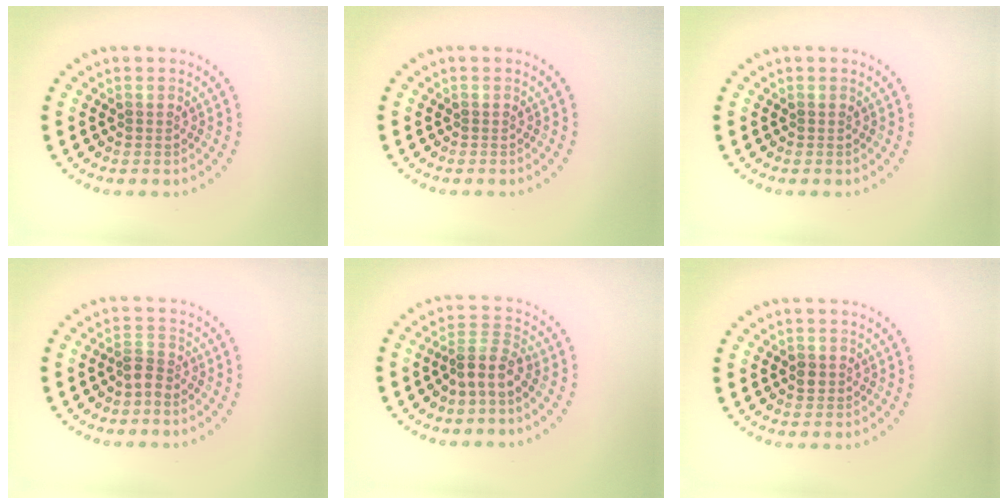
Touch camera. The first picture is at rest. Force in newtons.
{"total": 0.0}
{"total": 0.0}
{"total": 1.8, "press": 1.3, "slide": 1.3}
{"total": 2.8, "press": 2.1, "slide": 1.9}
{"total": 1.1, "press": 1.0, "slide": 0.3}